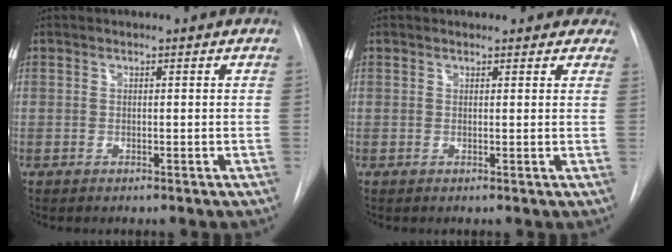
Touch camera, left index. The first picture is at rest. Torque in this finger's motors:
{"motor_torque": [0.05, -0.16, -0.11, 0.00]}